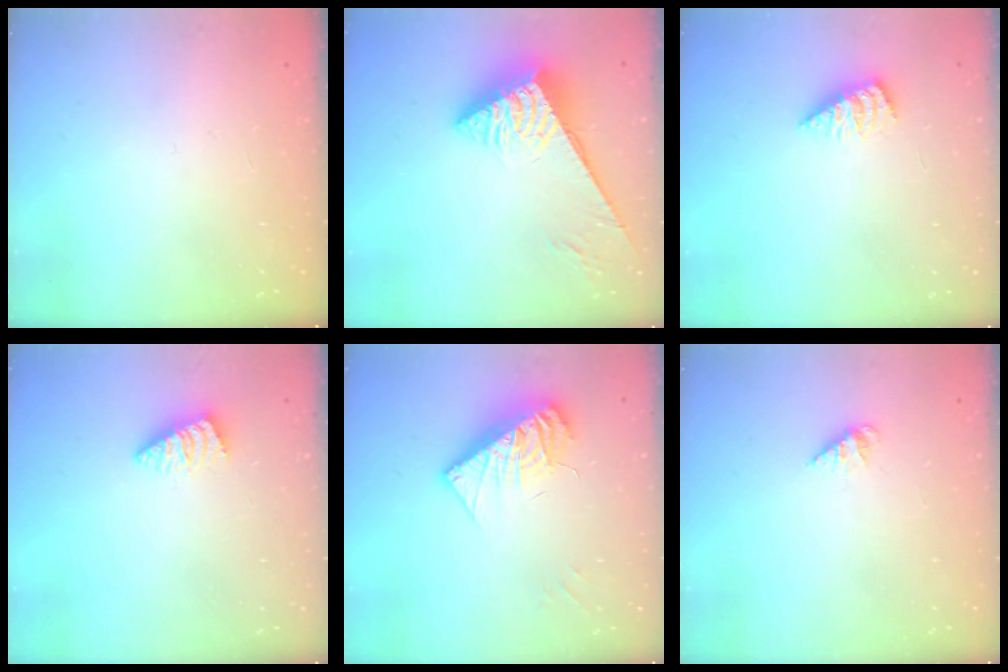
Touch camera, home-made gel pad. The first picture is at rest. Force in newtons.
{"total": 7.9, "press": 7.8, "slide": 0.9}
{"total": 2.9, "press": 2.9, "slide": 0.3}
{"total": 1.1, "press": 1.1, "slide": 0.2}
{"total": 13.2, "press": 13.1, "slide": 1.1}
{"total": 1.2, "press": 1.2, "slide": 0.1}